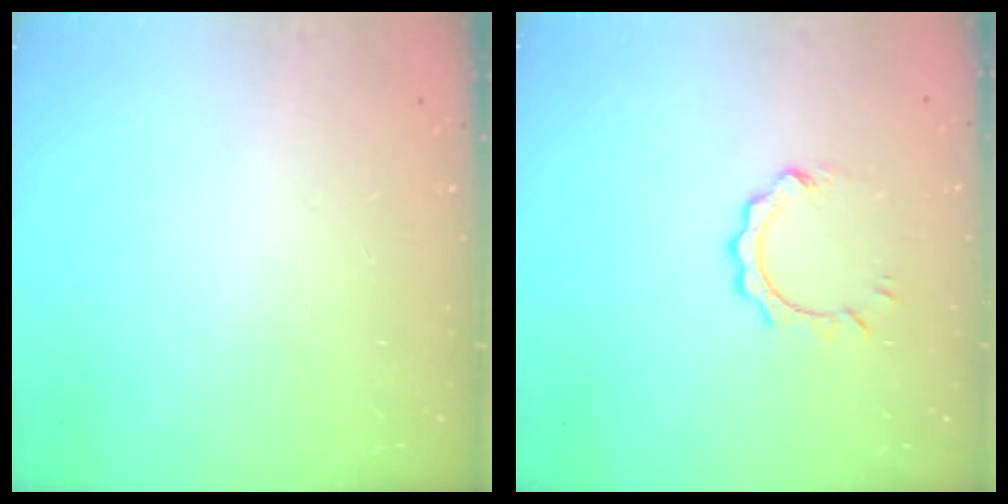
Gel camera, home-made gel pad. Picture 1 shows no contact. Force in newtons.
{"total": 5.7, "press": 5.7, "slide": 0.4}